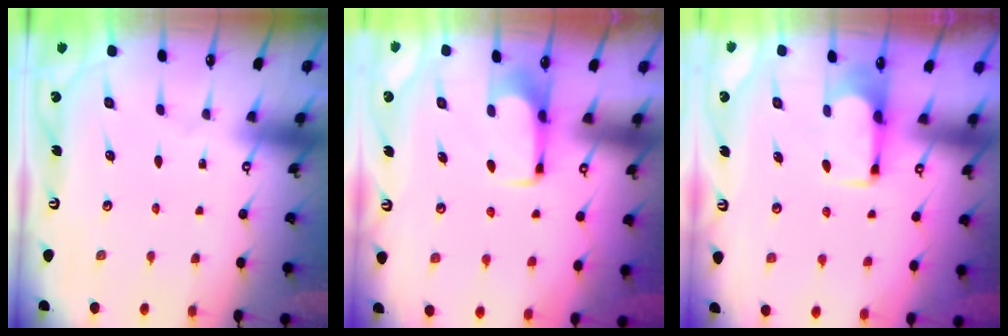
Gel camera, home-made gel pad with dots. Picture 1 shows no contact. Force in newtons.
{"total": 1.6, "press": 1.5, "slide": 0.4}
{"total": 1.8, "press": 1.5, "slide": 0.9}